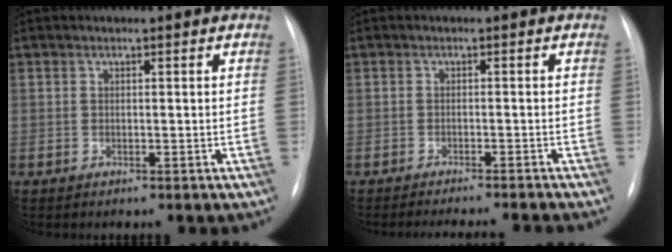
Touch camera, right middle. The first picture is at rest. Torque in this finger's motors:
{"motor_torque": [-0.04, -0.04, -0.01, 0.00]}